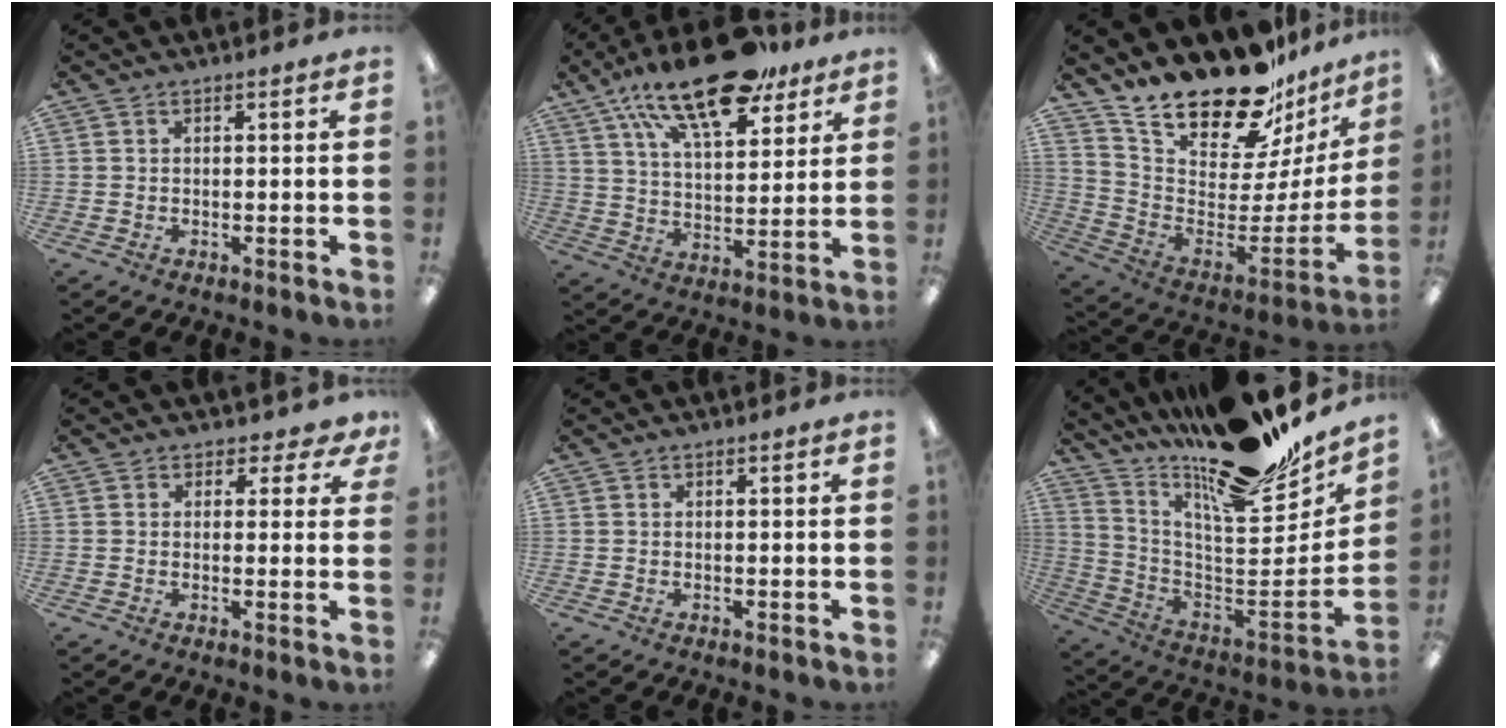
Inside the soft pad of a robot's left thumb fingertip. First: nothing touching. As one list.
[{"total": 21.0, "force": [14.4, 8.3, 12.8], "torque": [-0.215, -0.064, 0.245]}, {"total": 21.6, "force": [18.6, 6.9, 8.5], "torque": [-0.138, -0.154, 0.327]}, {"total": 2.7, "force": [1.4, 2.1, 0.9], "torque": [-0.005, -0.005, 0.024]}, {"total": 0.0}, {"total": 21.3, "force": [17.9, 4.5, 10.6], "torque": [-0.137, -0.148, 0.286]}]